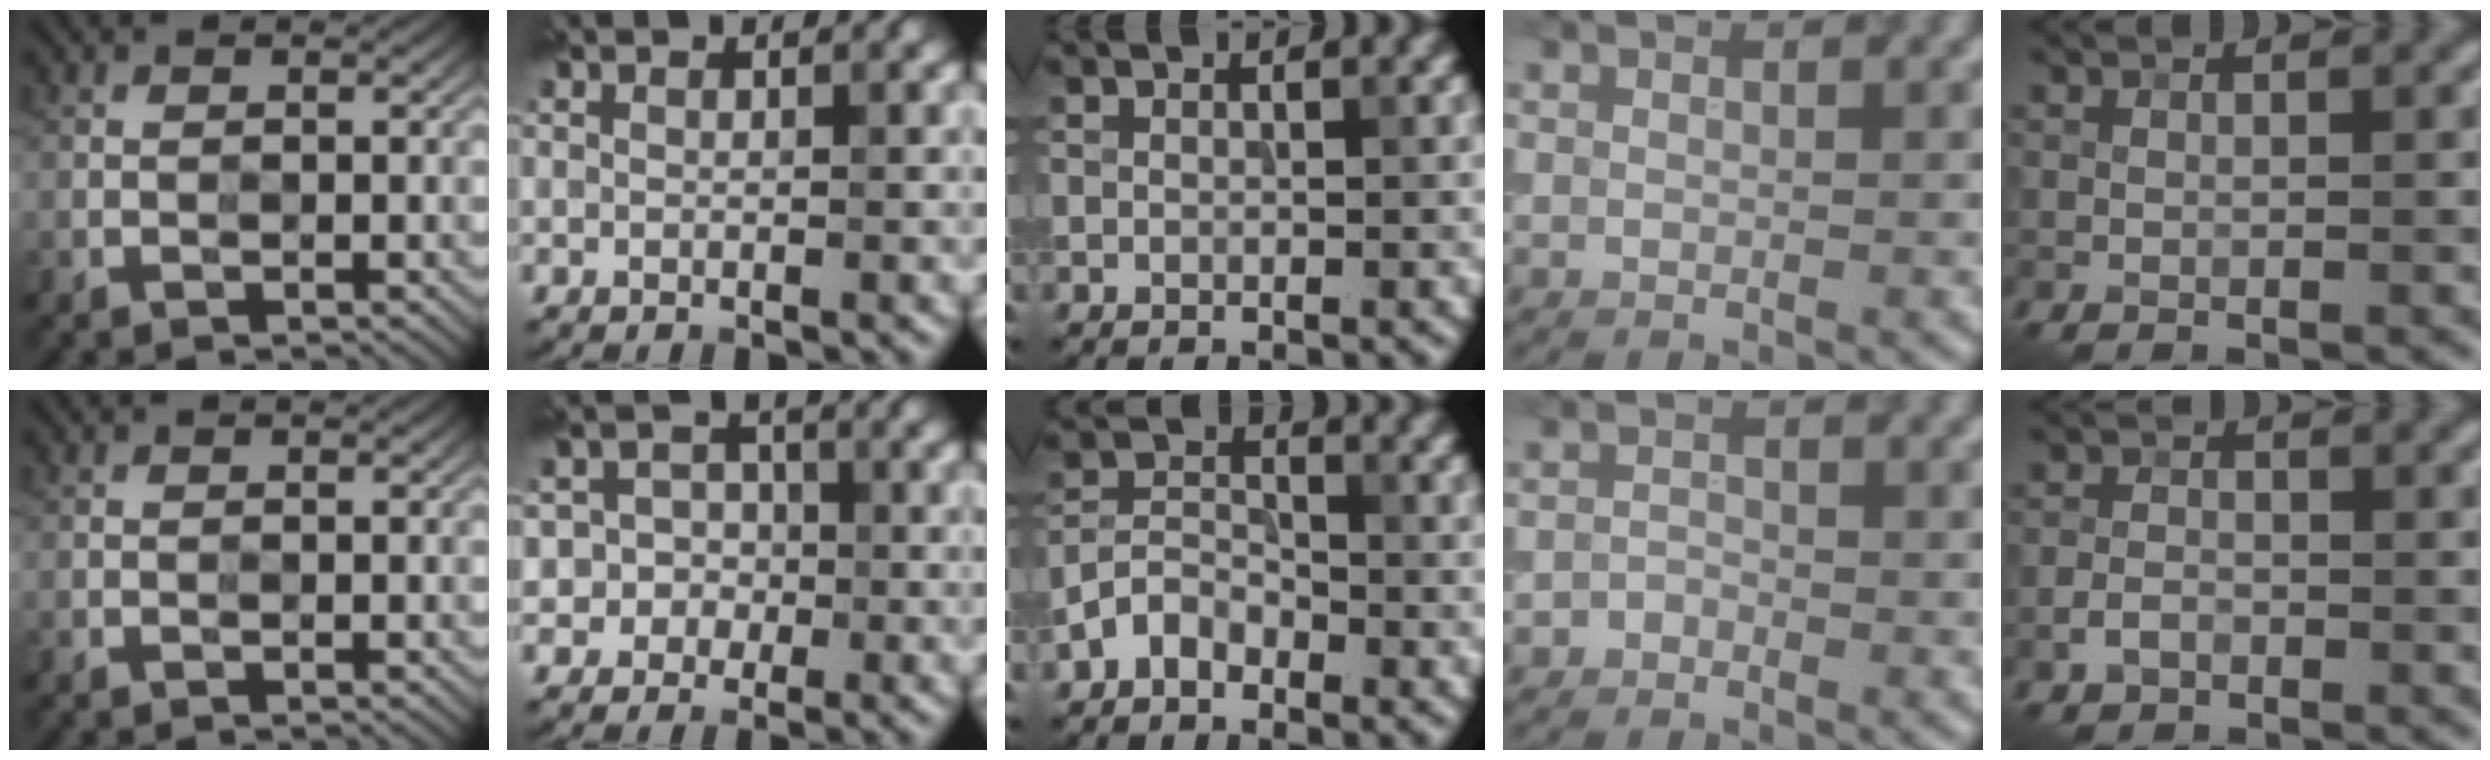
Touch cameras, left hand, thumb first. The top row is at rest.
{"index": {"total": 2.8, "force": [-0.8, 2.6, 0.3], "torque": [0.018, 0.009, -0.027]}, "middle": {"total": 2.8, "force": [-1.9, 1.7, 1.3], "torque": [-0.022, 0.012, -0.045]}, "ring": {"total": 0.9, "force": [-0.6, 0.6, 0.1], "torque": [0.002, 0.002, -0.013]}, "little": {"total": 1.6, "force": [-0.9, 1.1, 0.8], "torque": [-0.015, 0.003, -0.020]}}